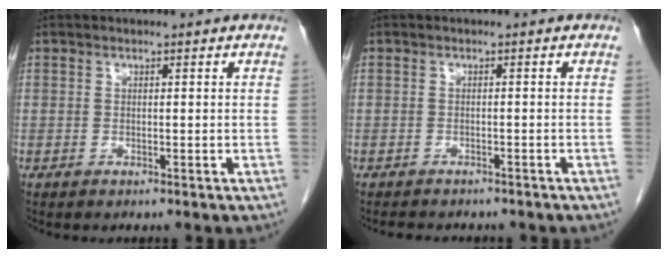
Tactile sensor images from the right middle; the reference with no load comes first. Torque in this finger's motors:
{"motor_torque": [0.10, -0.09, 0.03, 0.02]}